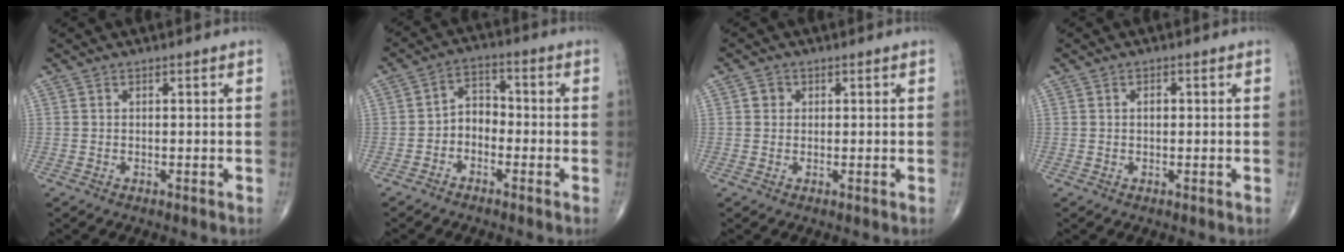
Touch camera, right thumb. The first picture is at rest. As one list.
[{"total": 4.9, "force": [-1.8, 3.6, 2.8], "torque": [-0.023, 0.030, -0.045]}, {"total": 1.7, "force": [0.4, 1.6, 0.5], "torque": [-0.001, 0.001, 0.002]}, {"total": 1.3, "force": [0.2, 0.8, 0.9], "torque": [-0.010, 0.003, 0.003]}]